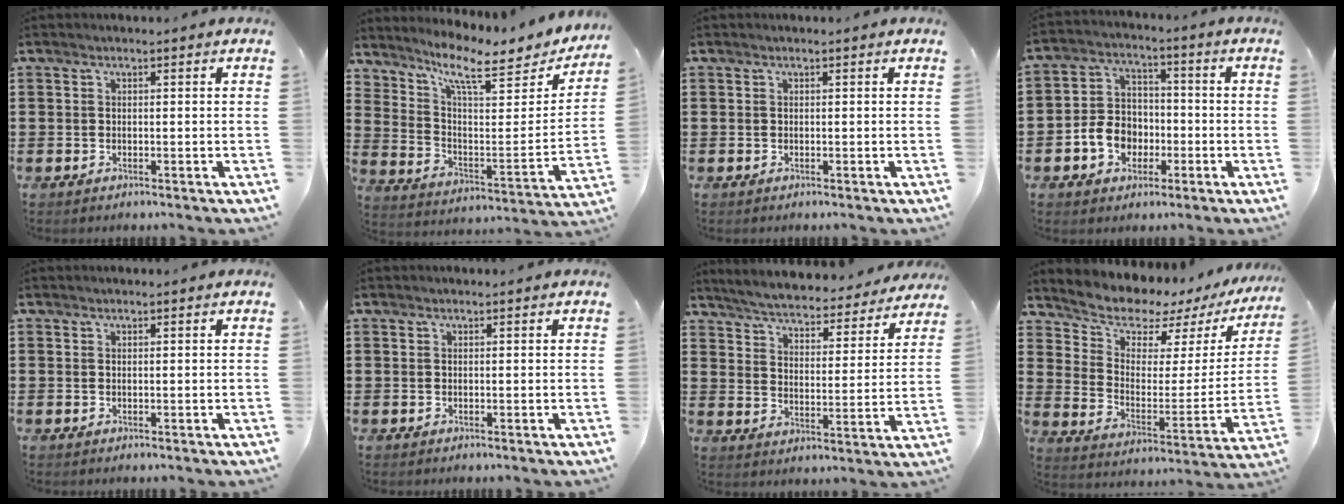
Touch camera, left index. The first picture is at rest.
{"total": 8.3, "force": [6.7, 1.5, 4.7], "torque": [-0.106, -0.052, 0.105]}
{"total": 0.0}
{"total": 7.3, "force": [-2.5, 5.9, 3.4], "torque": [-0.088, 0.016, -0.049]}
{"total": 0.0}
{"total": 0.0}
{"total": 4.8, "force": [4.7, -0.2, 0.8], "torque": [-0.040, -0.040, 0.076]}
{"total": 6.7, "force": [6.2, 2.4, 1.0], "torque": [-0.046, -0.055, 0.104]}